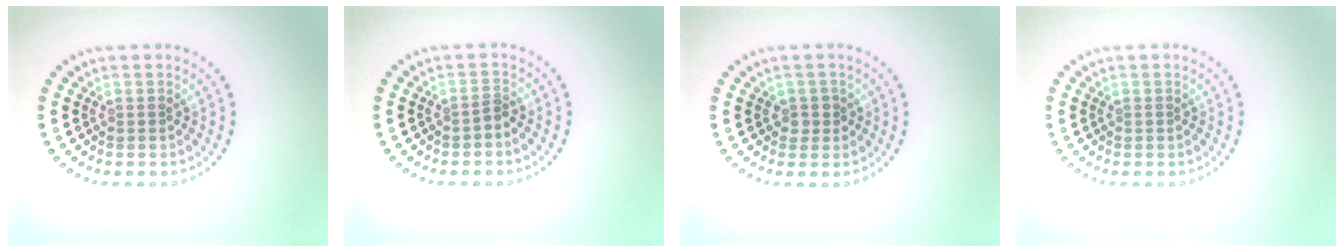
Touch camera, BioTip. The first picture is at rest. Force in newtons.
{"total": 0.7, "press": 0.4, "slide": 0.6}
{"total": 1.0, "press": 0.9, "slide": 0.5}
{"total": 0.0}